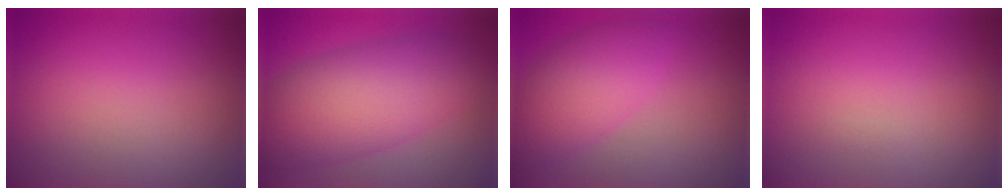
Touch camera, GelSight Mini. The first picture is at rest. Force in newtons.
{"total": 8.1, "press": 8.1, "slide": 0.3}
{"total": 4.7, "press": 4.7, "slide": 0.1}
{"total": 0.0}